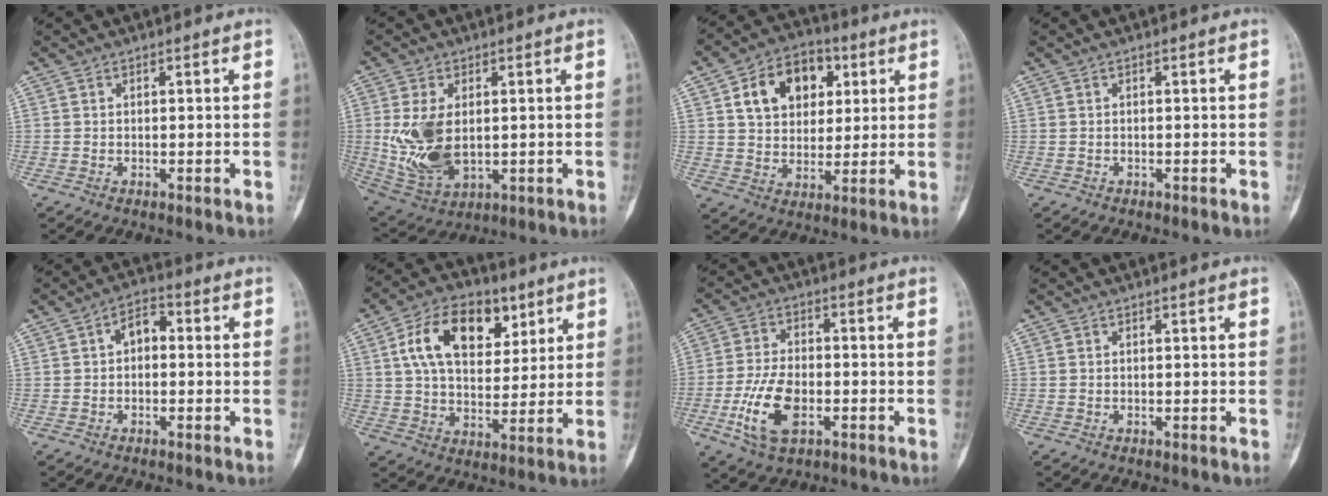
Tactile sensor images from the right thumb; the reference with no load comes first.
{"total": 12.6, "force": [0.4, 7.6, 10.0], "torque": [-0.200, -0.010, 0.029]}
{"total": 13.6, "force": [4.7, 9.8, 8.2], "torque": [-0.093, -0.003, 0.076]}
{"total": 0.0}
{"total": 4.6, "force": [0.2, 3.0, 3.5], "torque": [-0.043, 0.018, -0.010]}
{"total": 16.3, "force": [6.4, 10.1, 11.0], "torque": [-0.155, -0.010, 0.111]}
{"total": 10.9, "force": [-3.7, 5.7, 8.5], "torque": [-0.176, 0.011, -0.066]}
{"total": 0.0}